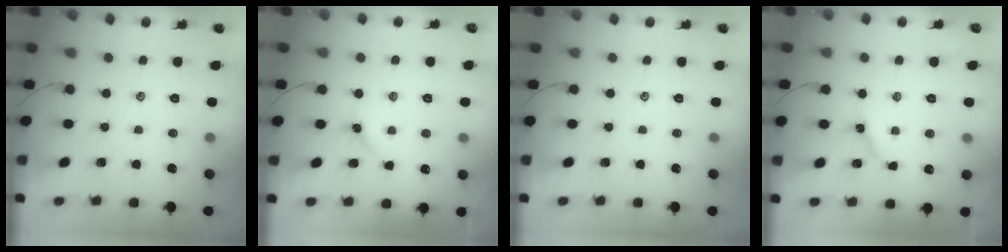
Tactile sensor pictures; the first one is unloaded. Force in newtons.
{"total": 2.9, "press": 2.9, "slide": 0.4}
{"total": 0.0}
{"total": 5.1, "press": 5.1, "slide": 0.7}